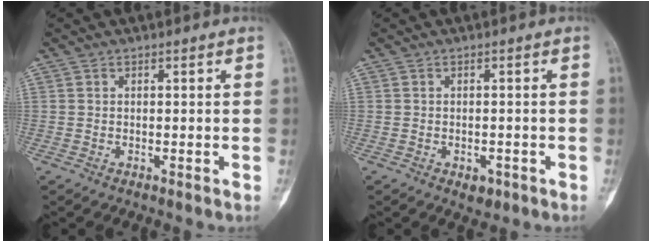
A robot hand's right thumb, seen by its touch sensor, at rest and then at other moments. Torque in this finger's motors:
{"motor_torque": [0.21, 0.08, 0.20, 0.00, 0.09]}